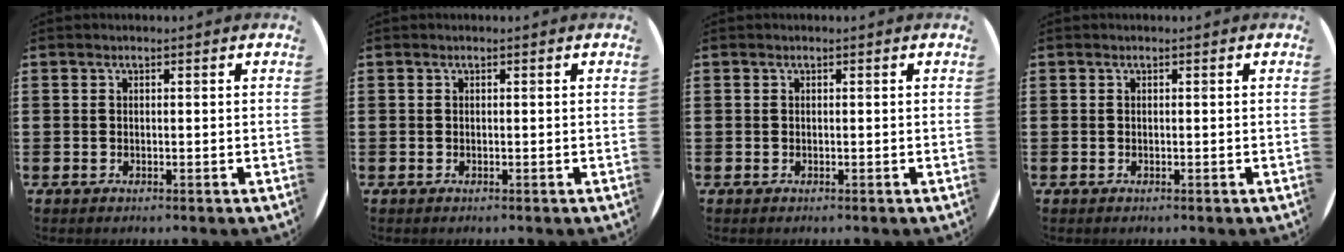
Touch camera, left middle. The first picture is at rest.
{"total": 0.0}
{"total": 0.0}
{"total": 0.0}